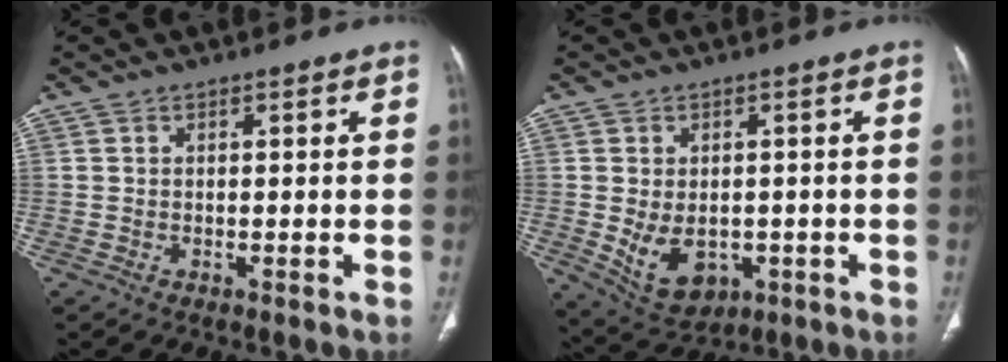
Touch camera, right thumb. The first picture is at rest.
{"total": 8.7, "force": [-1.6, 6.2, 5.9], "torque": [-0.083, -0.003, -0.004]}